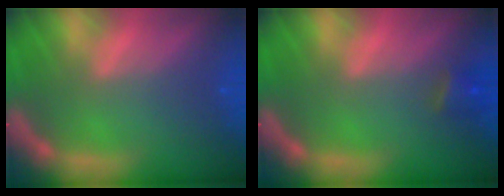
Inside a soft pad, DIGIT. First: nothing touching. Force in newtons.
{"total": 1.9}